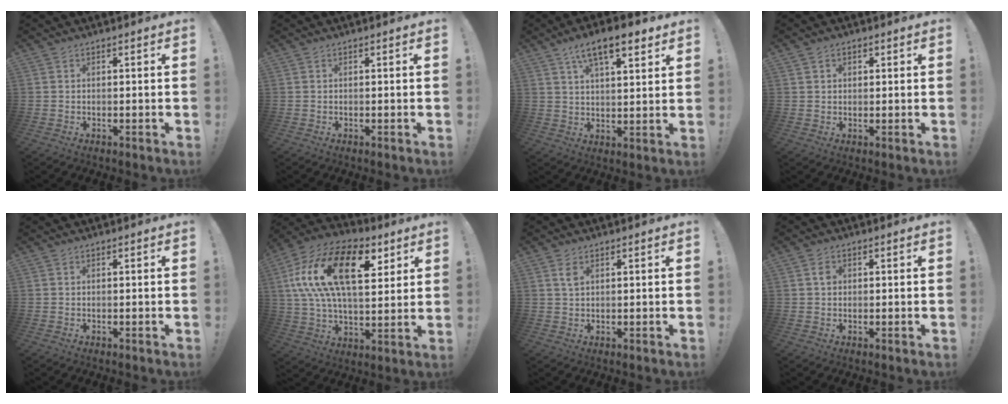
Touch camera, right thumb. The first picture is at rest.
{"total": 0.0}
{"total": 11.1, "force": [6.7, 4.0, 7.9], "torque": [-0.115, -0.027, 0.112]}
{"total": 1.6, "force": [0.6, 1.4, 0.6], "torque": [0.001, -0.003, 0.007]}
{"total": 0.0}
{"total": 23.2, "force": [8.1, 12.7, 17.6], "torque": [-0.312, -0.024, 0.137]}
{"total": 2.6, "force": [1.2, 1.1, 2.0], "torque": [-0.029, -0.004, 0.018]}
{"total": 1.6, "force": [0.2, 1.4, 0.8], "torque": [-0.001, 0.000, -0.001]}